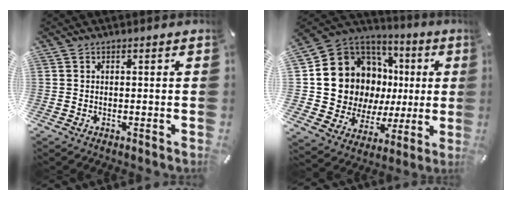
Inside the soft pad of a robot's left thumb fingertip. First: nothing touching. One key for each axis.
{"total": 14.9, "fx": 2.6, "fy": 13.5, "fz": 5.8, "tx": -0.100, "ty": -0.044, "tz": 0.077}